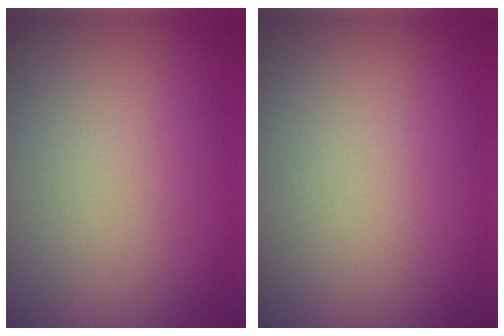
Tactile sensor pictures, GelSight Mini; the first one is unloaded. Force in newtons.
{"total": 0.0}